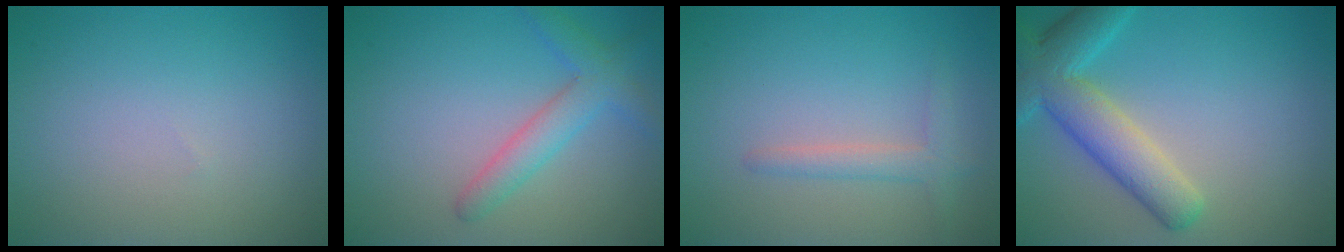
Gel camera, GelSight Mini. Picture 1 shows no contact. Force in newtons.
{"total": 2.2, "press": 2.2, "slide": 0.2}
{"total": 1.9, "press": 1.9, "slide": 0.2}
{"total": 6.2, "press": 6.2, "slide": 0.6}